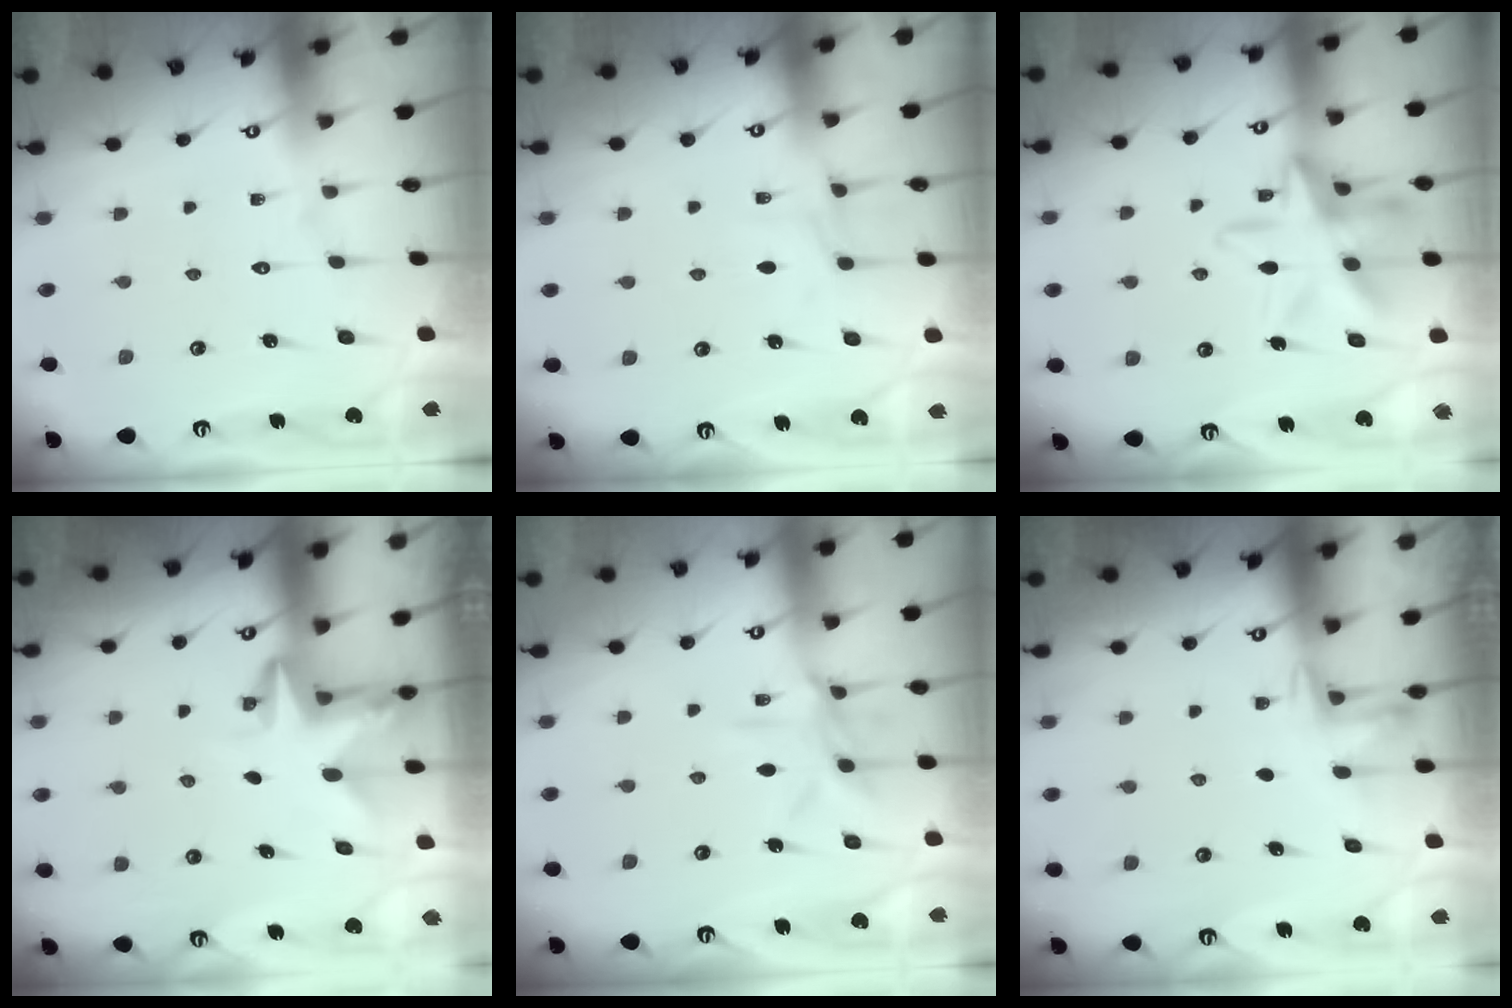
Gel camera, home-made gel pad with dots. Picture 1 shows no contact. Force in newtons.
{"total": 6.5, "press": 6.5, "slide": 0.4}
{"total": 13.8, "press": 13.7, "slide": 1.4}
{"total": 3.4, "press": 3.4, "slide": 0.1}
{"total": 8.4, "press": 8.3, "slide": 0.6}
{"total": 2.6, "press": 2.5, "slide": 0.7}